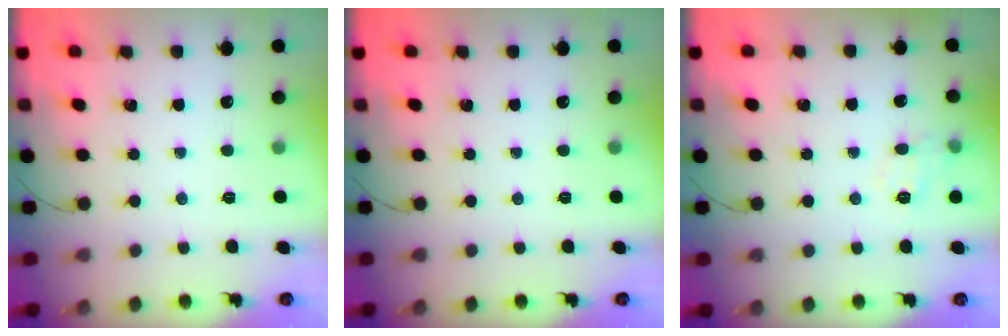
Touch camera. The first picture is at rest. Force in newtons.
{"total": 0.0}
{"total": 8.6, "press": 8.5, "slide": 1.1}